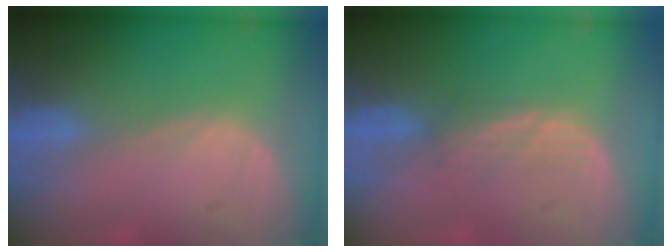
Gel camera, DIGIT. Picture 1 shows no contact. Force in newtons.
{"total": 2.7, "press": 2.5, "slide": 0.9}